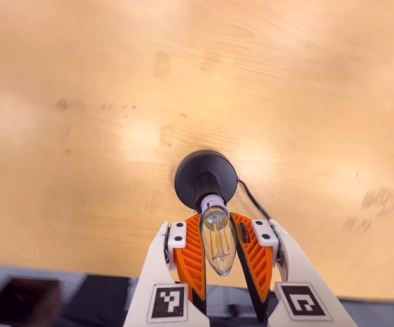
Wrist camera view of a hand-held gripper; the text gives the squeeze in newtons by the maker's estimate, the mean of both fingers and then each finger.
{"total": 14.5, "left": 13.6, "right": 15.3}